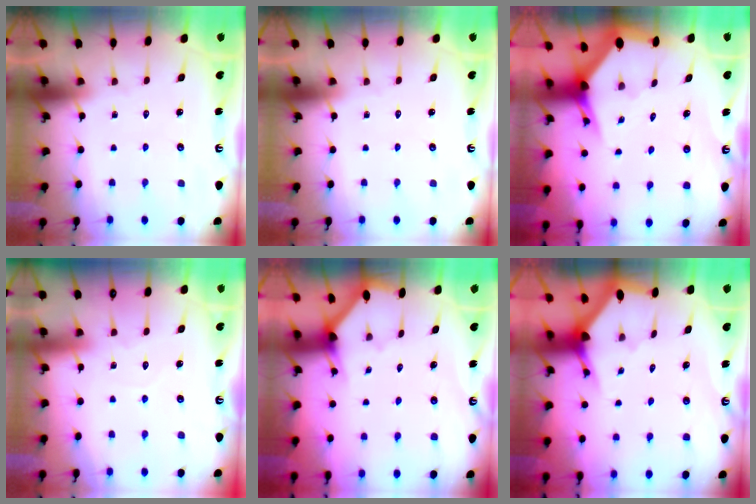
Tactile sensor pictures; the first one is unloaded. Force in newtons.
{"total": 0.0}
{"total": 3.9, "press": 3.9, "slide": 0.4}
{"total": 3.7, "press": 3.7, "slide": 0.3}
{"total": 3.3, "press": 3.2, "slide": 0.3}
{"total": 3.0, "press": 3.0, "slide": 0.2}